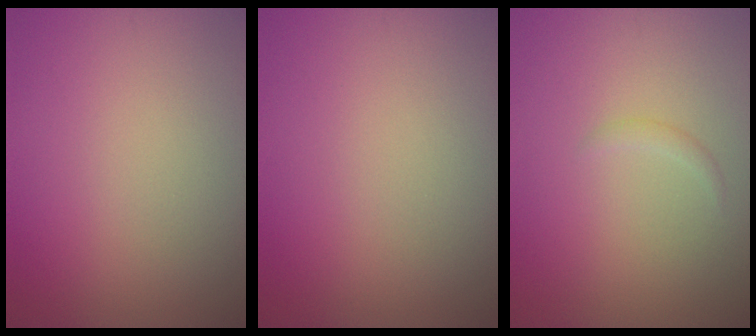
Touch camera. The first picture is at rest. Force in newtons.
{"total": 0.0}
{"total": 0.7, "press": 0.7, "slide": 0.0}